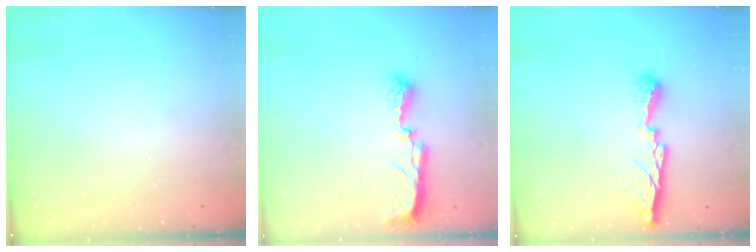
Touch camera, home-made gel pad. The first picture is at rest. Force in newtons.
{"total": 7.8, "press": 7.8, "slide": 0.8}
{"total": 10.7, "press": 10.7, "slide": 0.3}